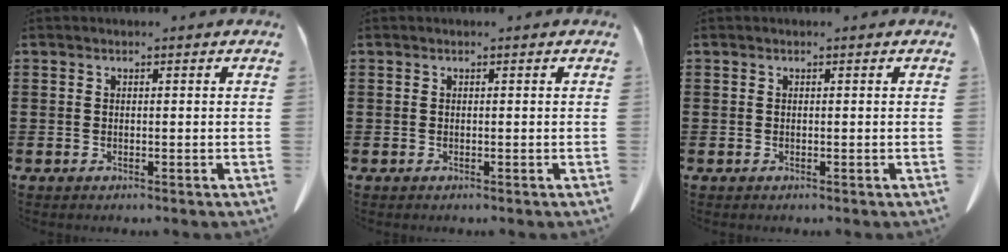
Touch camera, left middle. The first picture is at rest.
{"total": 0.0}
{"total": 0.0}